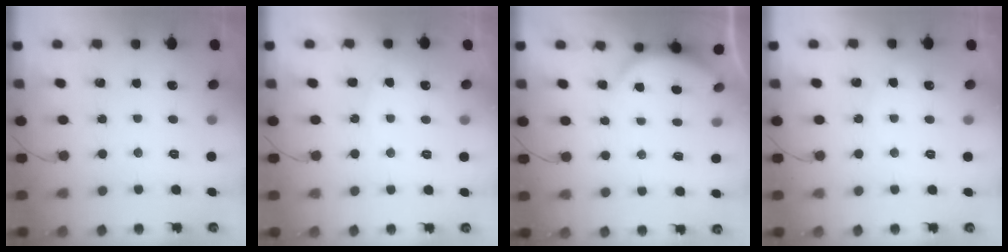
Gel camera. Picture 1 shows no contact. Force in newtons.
{"total": 5.6, "press": 5.6, "slide": 0.5}
{"total": 2.9, "press": 2.8, "slide": 0.6}
{"total": 2.7, "press": 2.7, "slide": 0.2}